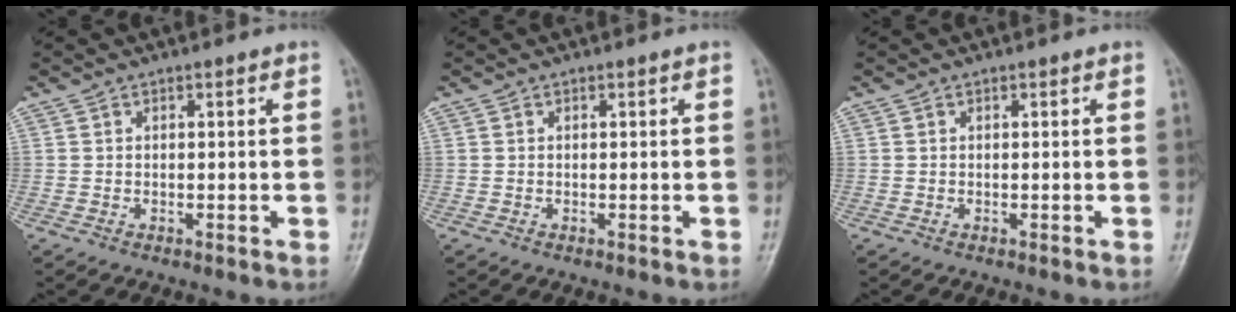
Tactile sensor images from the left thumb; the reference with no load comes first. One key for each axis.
{"total": 0.0}
{"total": 0.0}